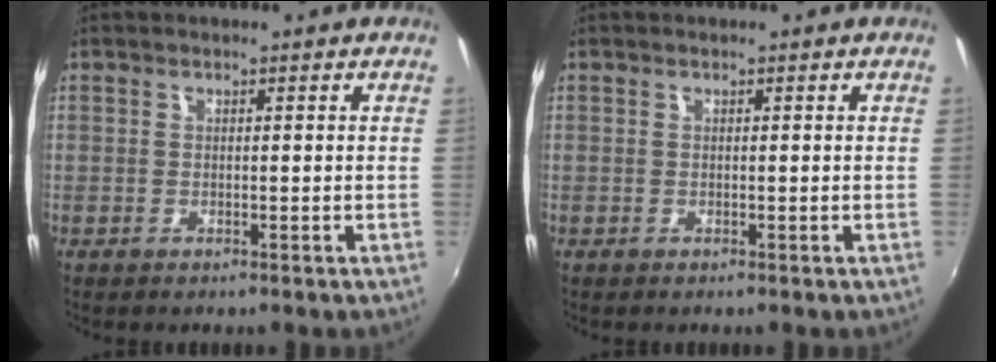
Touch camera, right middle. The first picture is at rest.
{"total": 0.0}